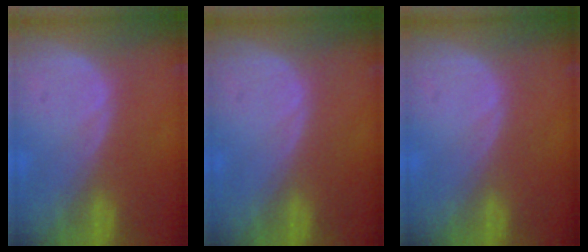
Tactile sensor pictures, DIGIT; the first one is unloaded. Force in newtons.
{"total": 0.0}
{"total": 0.0}